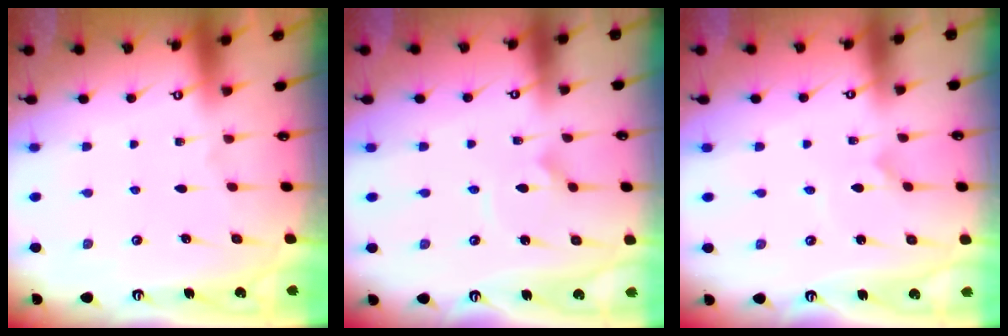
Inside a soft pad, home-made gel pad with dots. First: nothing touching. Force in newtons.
{"total": 2.2, "press": 2.2, "slide": 0.1}
{"total": 0.9, "press": 0.9, "slide": 0.1}